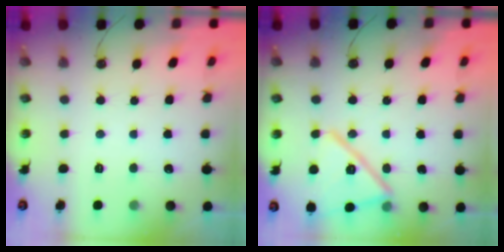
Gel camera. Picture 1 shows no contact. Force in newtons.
{"total": 17.0, "press": 17.0, "slide": 0.5}